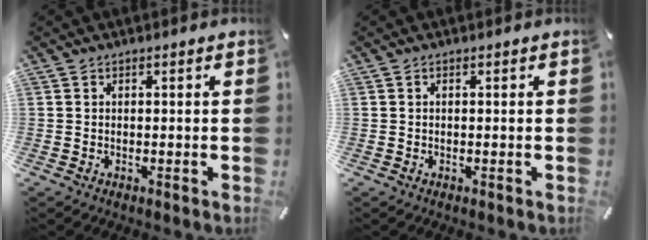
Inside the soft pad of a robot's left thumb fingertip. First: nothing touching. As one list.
[{"total": 0.0}]